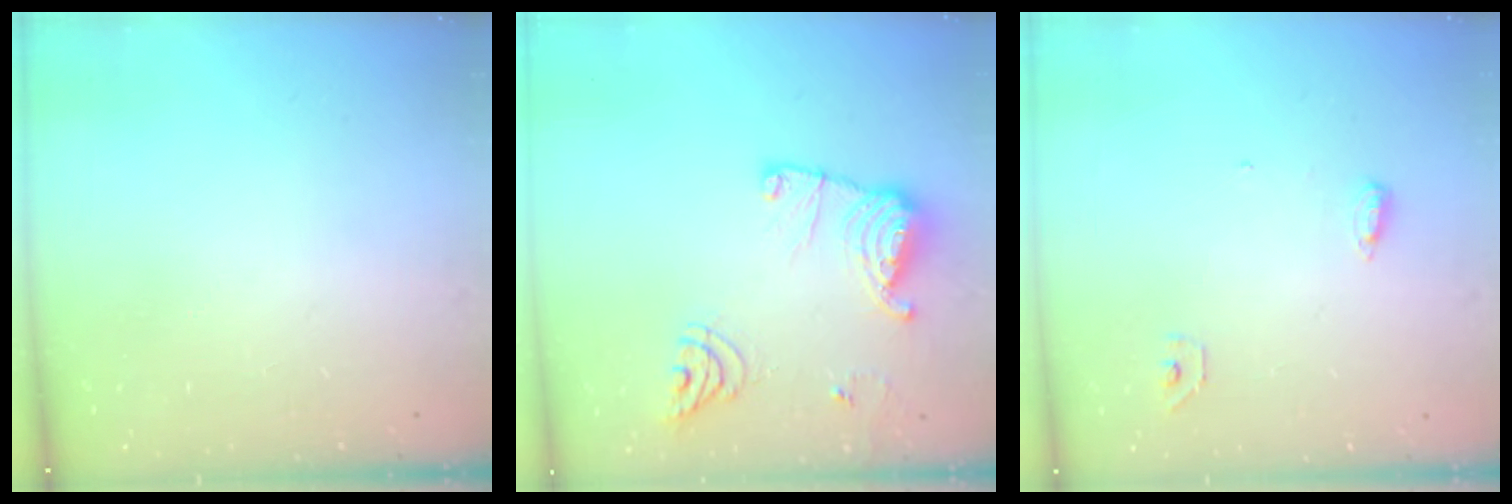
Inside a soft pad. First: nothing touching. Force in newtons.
{"total": 14.9, "press": 14.9, "slide": 1.3}
{"total": 5.1, "press": 4.9, "slide": 1.4}